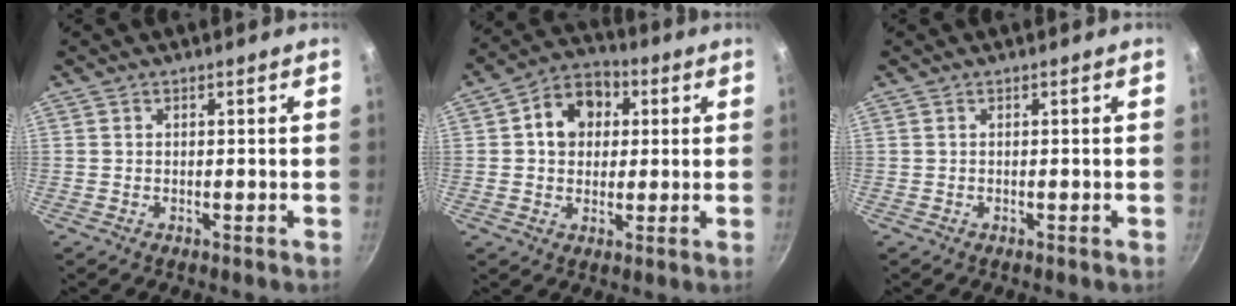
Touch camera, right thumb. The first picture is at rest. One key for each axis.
{"total": 10.1, "fx": 2.2, "fy": 8.2, "fz": 5.5, "tx": -0.052, "ty": 0.013, "tz": 0.020}
{"total": 0.0}